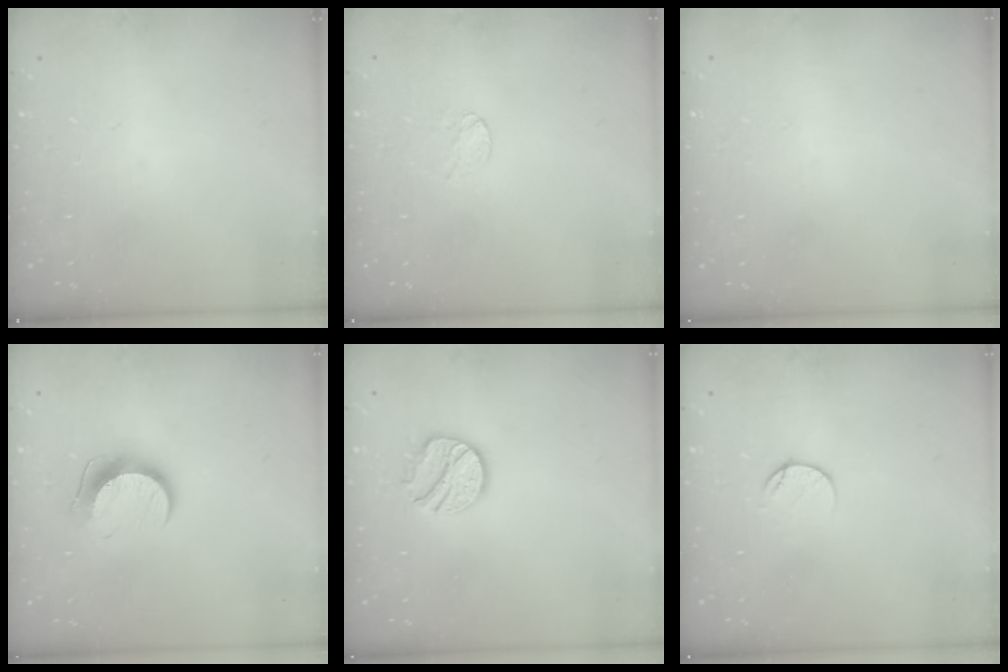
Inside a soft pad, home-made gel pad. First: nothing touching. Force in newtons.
{"total": 3.0, "press": 3.0, "slide": 0.2}
{"total": 0.5, "press": 0.5, "slide": 0.1}
{"total": 9.7, "press": 9.7, "slide": 0.2}
{"total": 9.8, "press": 9.8, "slide": 0.6}
{"total": 5.4, "press": 5.4, "slide": 0.6}